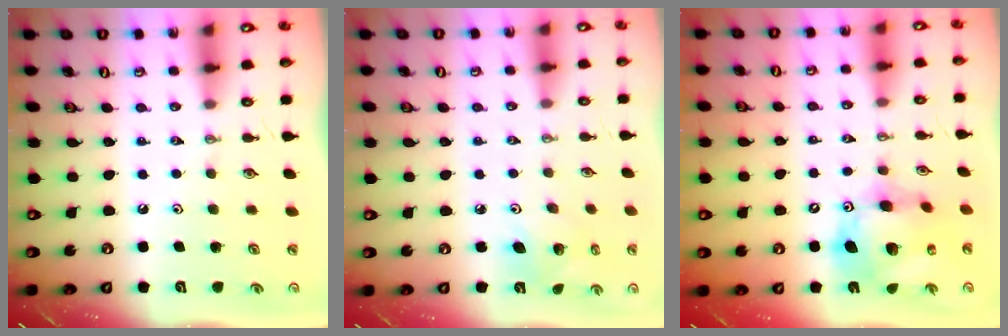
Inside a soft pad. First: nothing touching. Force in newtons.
{"total": 5.9, "press": 5.9, "slide": 0.3}
{"total": 16.4, "press": 16.3, "slide": 1.6}